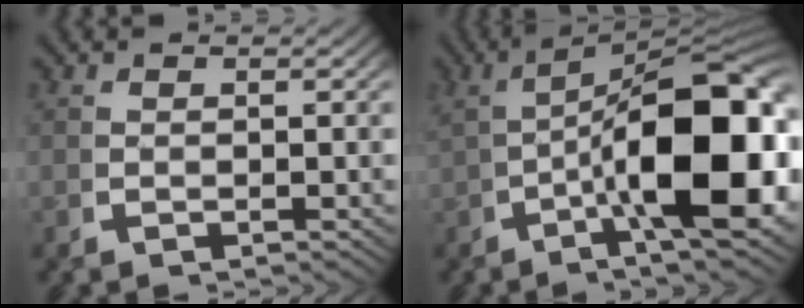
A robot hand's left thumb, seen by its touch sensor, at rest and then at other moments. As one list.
[{"total": 16.9, "force": [-0.1, 7.6, 15.1], "torque": [-0.213, -0.029, 0.011]}]